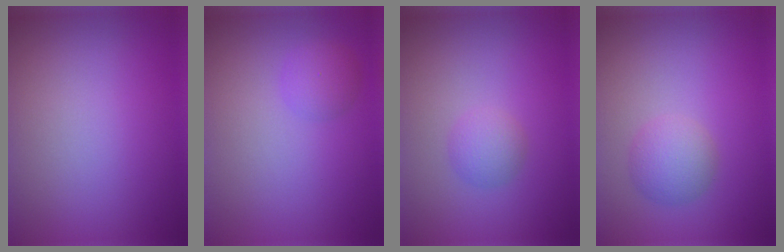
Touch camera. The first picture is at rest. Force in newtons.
{"total": 1.7, "press": 1.7, "slide": 0.0}
{"total": 1.7, "press": 1.7, "slide": 0.1}
{"total": 2.7, "press": 2.7, "slide": 0.0}